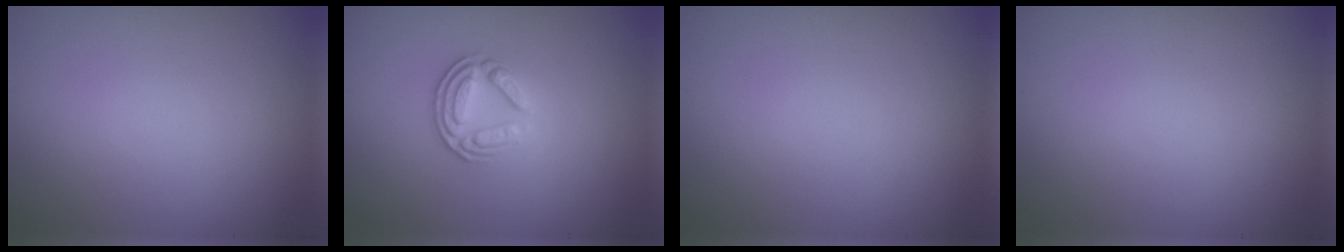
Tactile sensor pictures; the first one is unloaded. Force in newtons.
{"total": 3.5, "press": 2.6, "slide": 2.4}
{"total": 0.0}
{"total": 0.0}